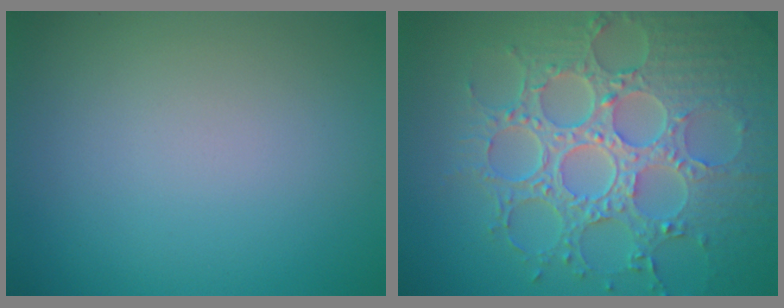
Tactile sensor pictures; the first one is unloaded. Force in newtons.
{"total": 8.9, "press": 6.5, "slide": 6.1}